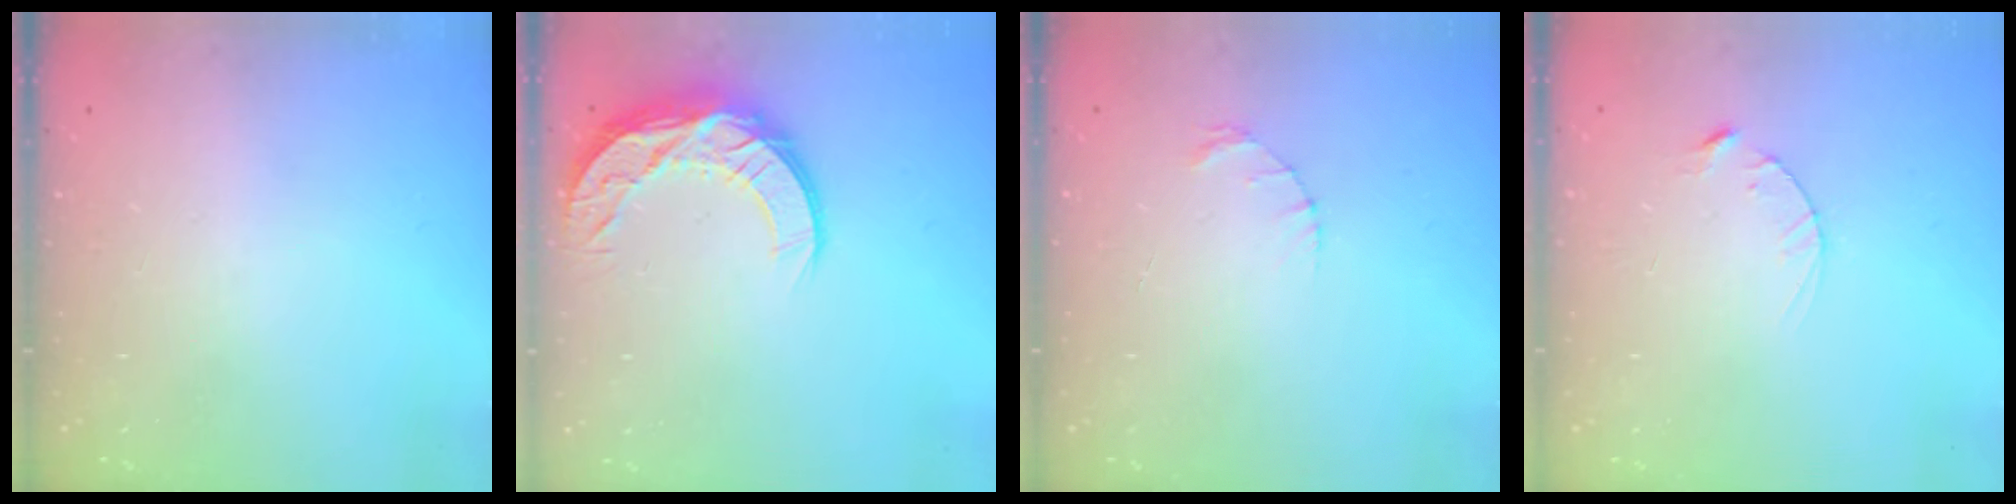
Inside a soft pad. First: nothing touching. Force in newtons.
{"total": 11.3, "press": 11.3, "slide": 0.7}
{"total": 1.4, "press": 1.4, "slide": 0.2}
{"total": 2.5, "press": 2.5, "slide": 0.4}